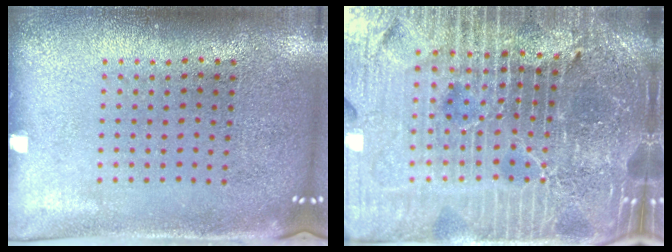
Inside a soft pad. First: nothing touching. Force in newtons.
{"total": 7.3, "press": 6.3, "slide": 3.7}